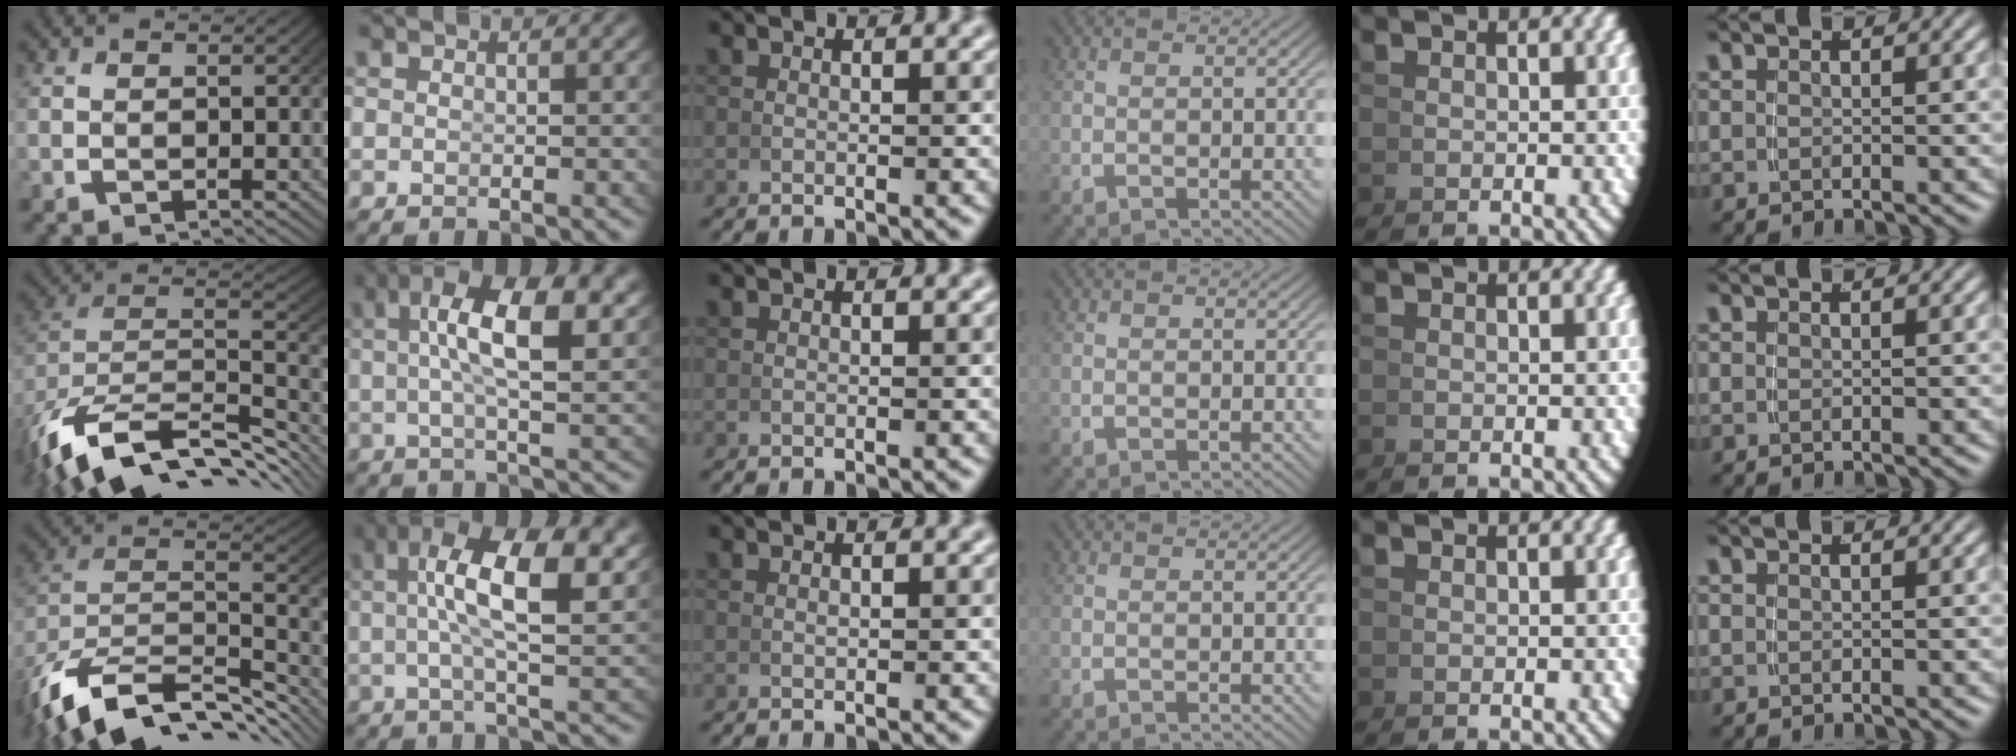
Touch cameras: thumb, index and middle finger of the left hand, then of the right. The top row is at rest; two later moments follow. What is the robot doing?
{"motion": "lift_and_place", "object": "cup"}